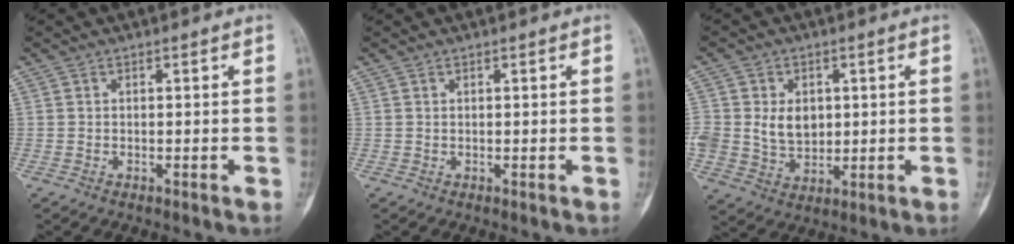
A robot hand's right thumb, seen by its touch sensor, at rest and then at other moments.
{"total": 0.0}
{"total": 8.2, "force": [1.1, 6.4, 5.0], "torque": [-0.062, -0.008, 0.030]}